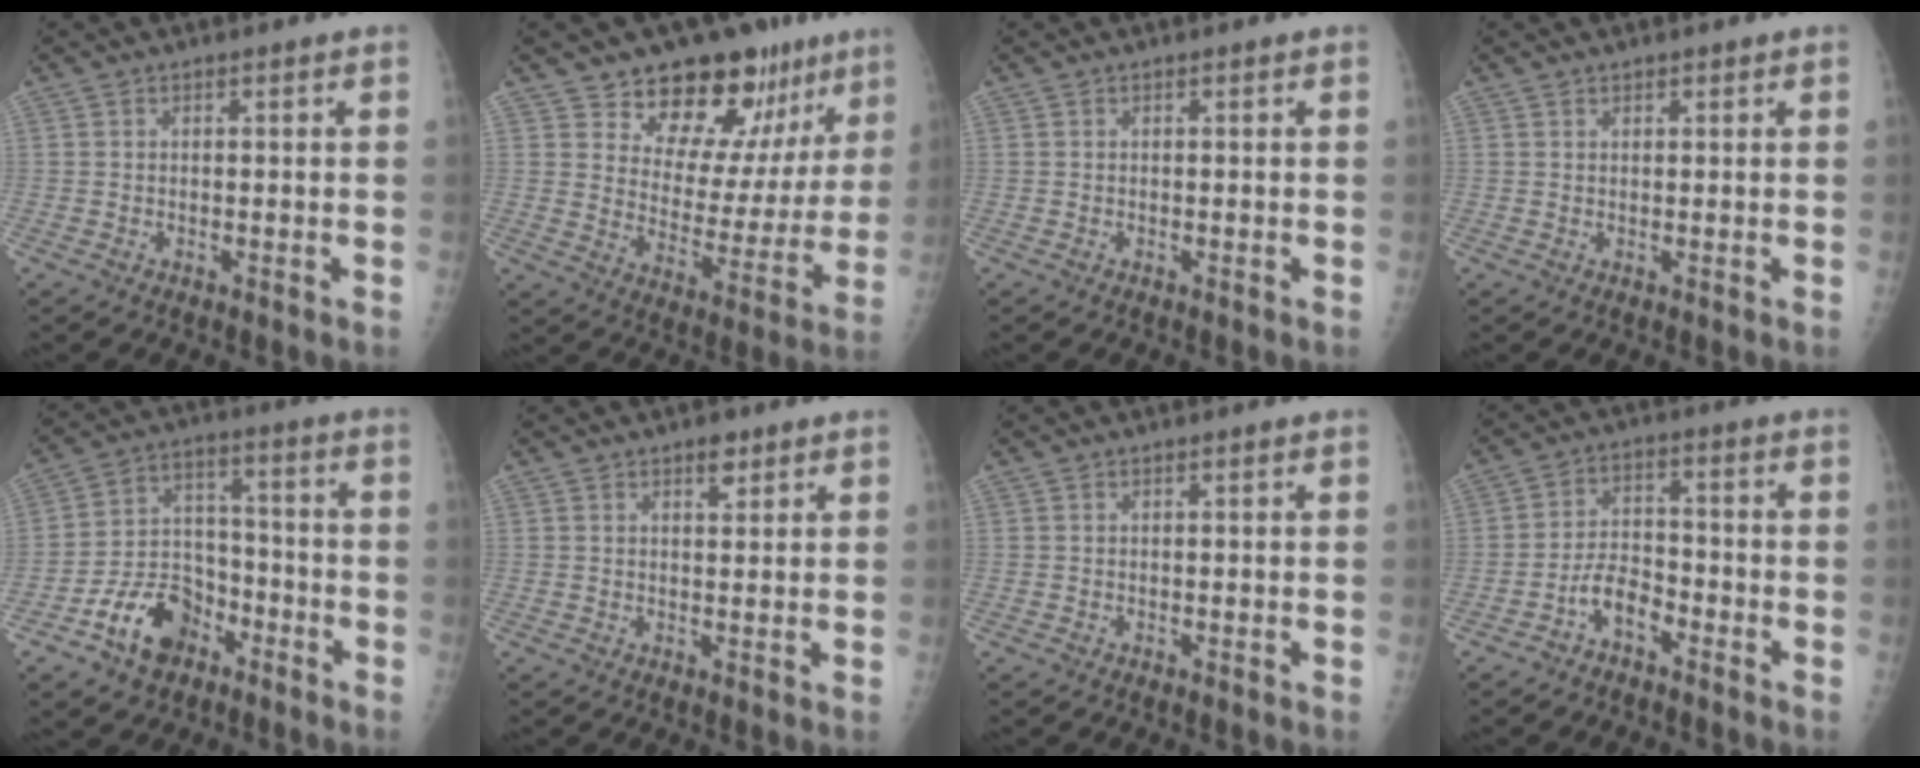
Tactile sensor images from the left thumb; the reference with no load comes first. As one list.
[{"total": 18.0, "force": [12.4, 9.6, 8.8], "torque": [-0.060, -0.074, 0.178]}, {"total": 0.0}, {"total": 0.7, "force": [0.6, 0.4, 0.1], "torque": [0.005, -0.004, 0.006]}, {"total": 12.4, "force": [-6.9, 8.4, 6.1], "torque": [-0.077, 0.060, -0.120]}, {"total": 2.6, "force": [1.7, 1.3, 1.5], "torque": [-0.011, -0.009, 0.026]}, {"total": 0.0}, {"total": 5.8, "force": [-3.6, 3.0, 3.3], "torque": [-0.052, 0.034, -0.072]}]